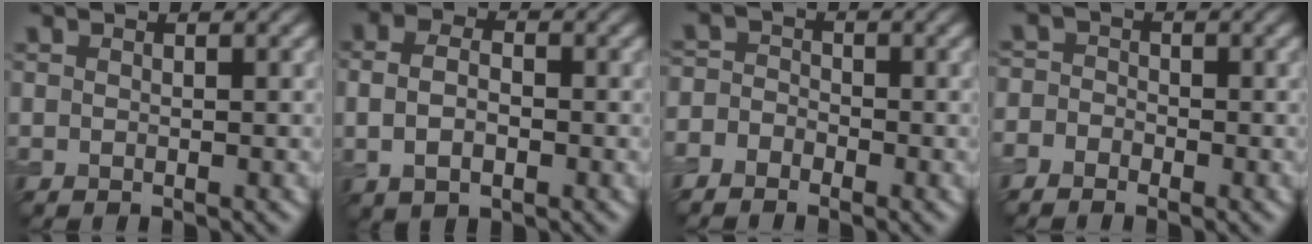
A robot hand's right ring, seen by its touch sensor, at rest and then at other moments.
{"total": 3.7, "force": [-0.2, 2.5, 2.7], "torque": [-0.055, -0.001, -0.006]}
{"total": 2.5, "force": [-1.7, 1.7, 0.7], "torque": [0.000, 0.007, -0.042]}
{"total": 2.3, "force": [-1.4, 1.8, 0.5], "torque": [0.004, 0.009, -0.037]}